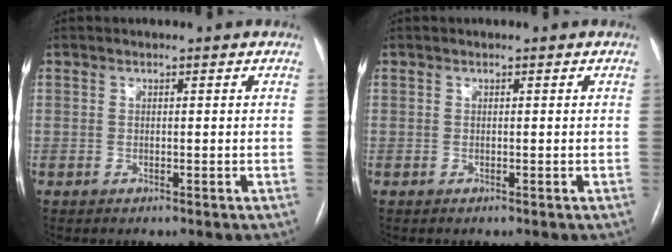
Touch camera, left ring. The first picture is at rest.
{"total": 0.0}